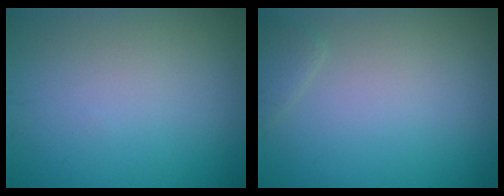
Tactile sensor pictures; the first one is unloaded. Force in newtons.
{"total": 0.9, "press": 0.9, "slide": 0.1}